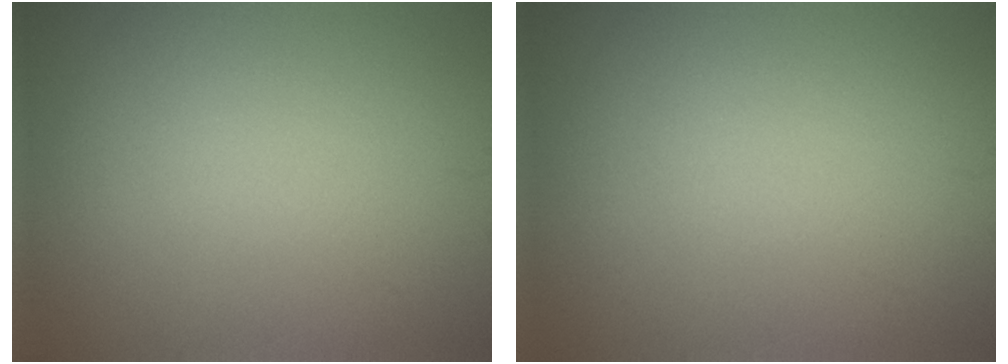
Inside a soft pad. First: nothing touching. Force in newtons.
{"total": 0.0}